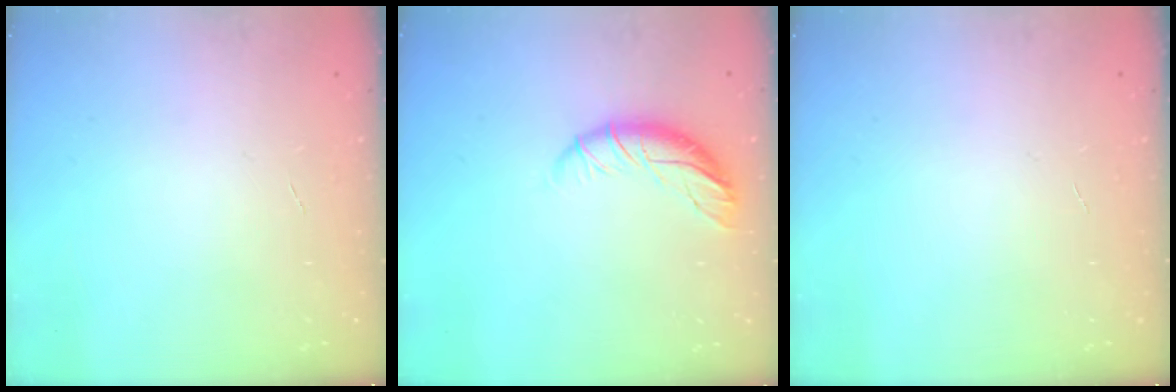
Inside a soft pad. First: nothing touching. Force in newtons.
{"total": 9.4, "press": 9.2, "slide": 2.0}
{"total": 0.0}